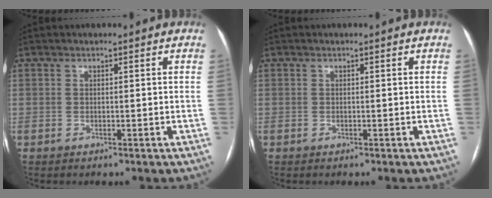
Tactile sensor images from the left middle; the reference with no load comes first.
{"total": 0.0}